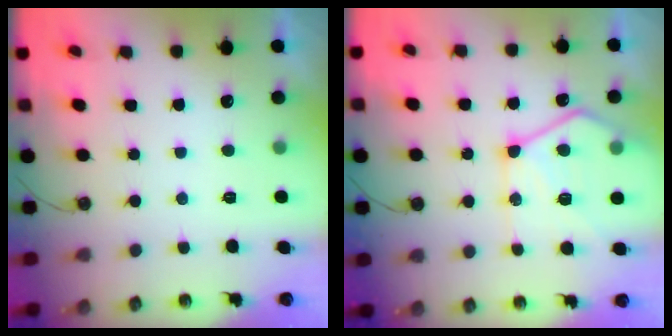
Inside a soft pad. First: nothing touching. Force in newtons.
{"total": 16.9, "press": 16.8, "slide": 1.6}